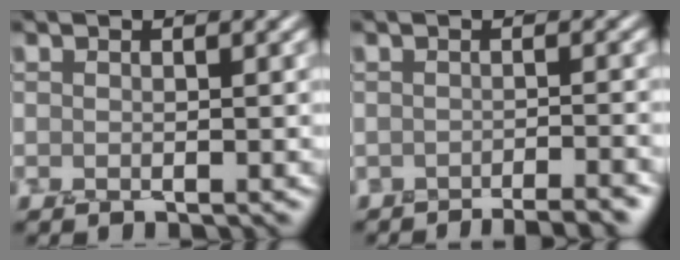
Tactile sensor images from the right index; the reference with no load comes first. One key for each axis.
{"total": 3.5, "fx": -3.0, "fy": 0.7, "fz": 1.7, "tx": 0.007, "ty": 0.007, "tz": -0.032}